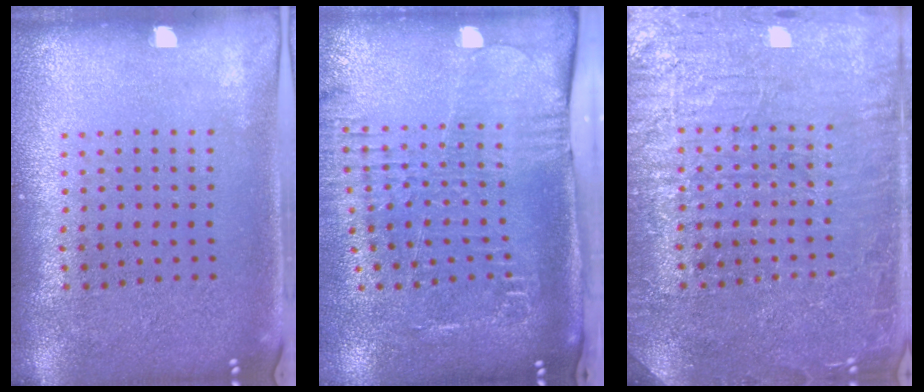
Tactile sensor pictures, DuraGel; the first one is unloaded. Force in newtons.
{"total": 2.6, "press": 2.0, "slide": 1.6}
{"total": 7.1, "press": 7.1, "slide": 1.0}